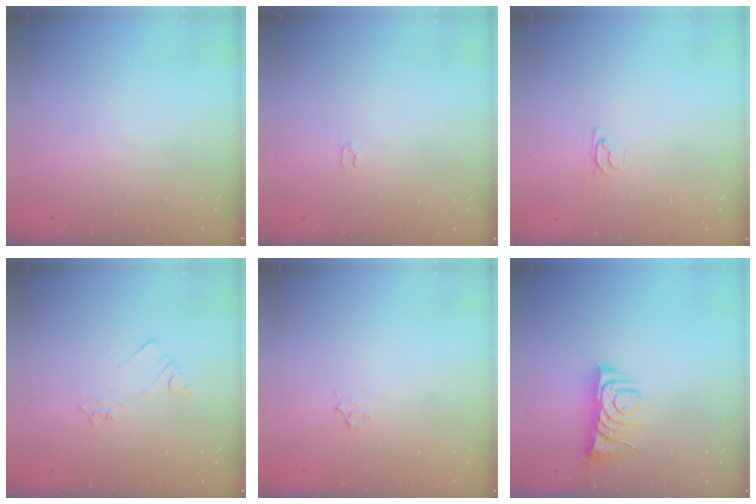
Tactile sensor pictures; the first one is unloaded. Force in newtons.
{"total": 2.0, "press": 2.0, "slide": 0.3}
{"total": 3.1, "press": 3.0, "slide": 0.4}
{"total": 2.5, "press": 2.5, "slide": 0.3}
{"total": 2.3, "press": 2.3, "slide": 0.2}
{"total": 7.0, "press": 7.0, "slide": 0.9}